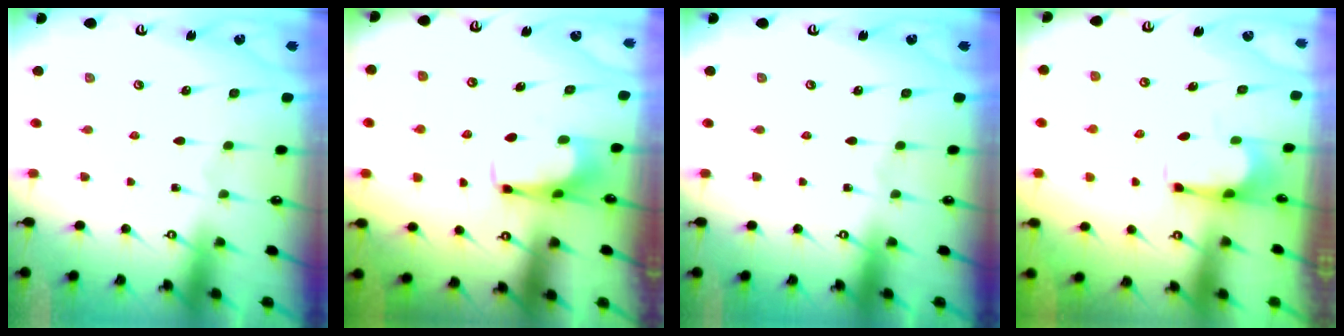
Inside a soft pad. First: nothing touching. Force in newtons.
{"total": 3.0, "press": 2.9, "slide": 0.4}
{"total": 0.0}
{"total": 2.7, "press": 2.6, "slide": 0.9}